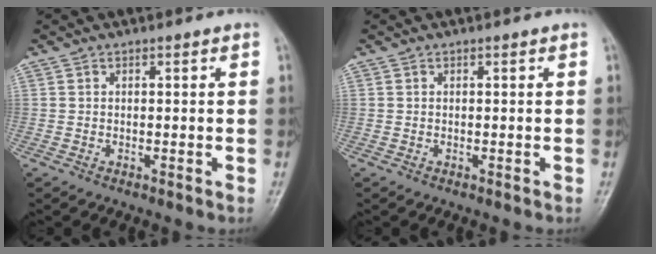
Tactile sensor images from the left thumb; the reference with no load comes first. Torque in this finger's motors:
{"motor_torque": [0.24, -0.05, 0.16, 0.05, 0.00]}